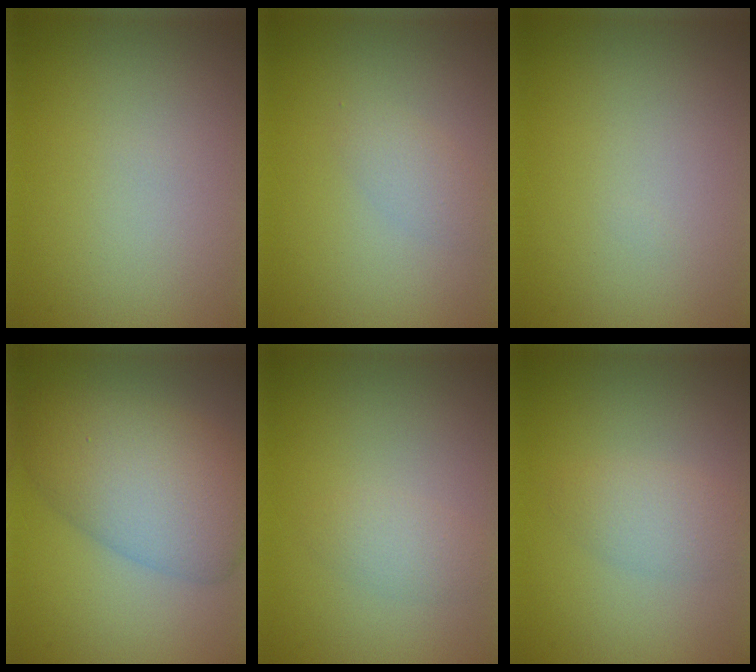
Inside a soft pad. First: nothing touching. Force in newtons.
{"total": 1.5, "press": 1.5, "slide": 0.1}
{"total": 0.0}
{"total": 6.3, "press": 6.2, "slide": 0.6}
{"total": 1.6, "press": 1.6, "slide": 0.1}
{"total": 2.2, "press": 2.2, "slide": 0.1}